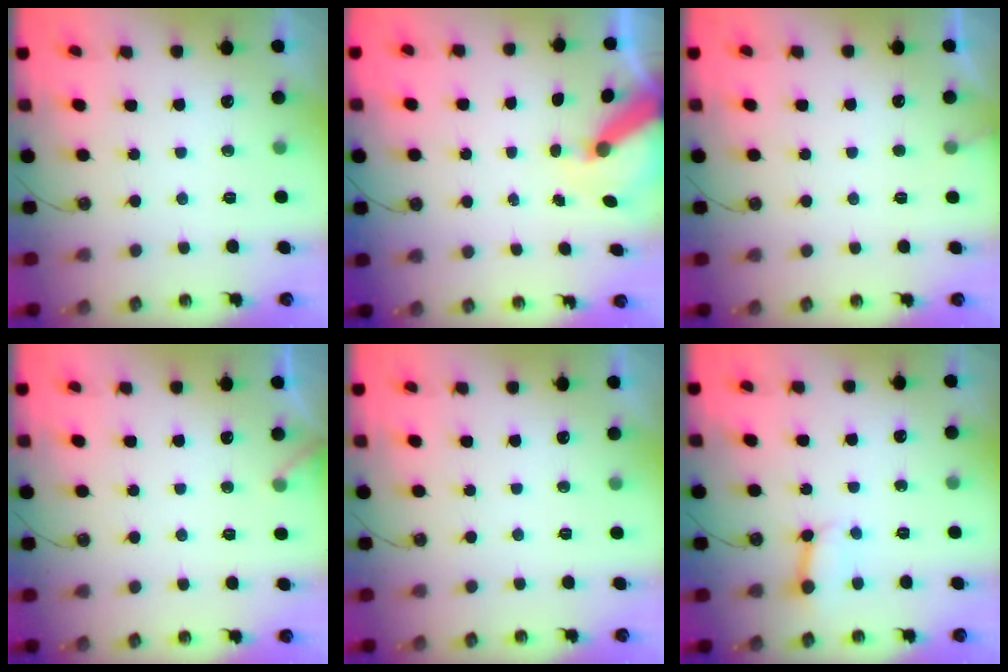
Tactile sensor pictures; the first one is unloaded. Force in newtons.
{"total": 6.9, "press": 6.9, "slide": 0.9}
{"total": 4.6, "press": 4.6, "slide": 0.3}
{"total": 3.6, "press": 3.6, "slide": 0.4}
{"total": 0.0}
{"total": 3.6, "press": 3.6, "slide": 0.4}